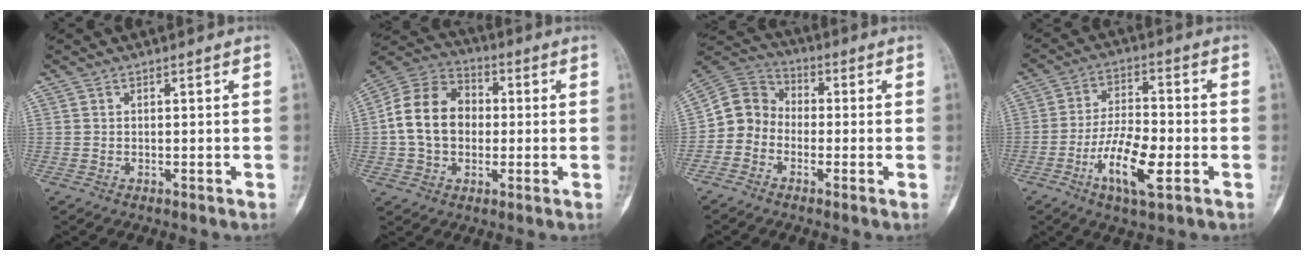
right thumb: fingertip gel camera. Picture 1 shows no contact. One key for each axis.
{"total": 14.0, "fx": -0.1, "fy": 10.8, "fz": 9.0, "tx": -0.145, "ty": 0.034, "tz": -0.009}
{"total": 7.9, "fx": -2.0, "fy": 7.0, "fz": 3.0, "tx": -0.038, "ty": 0.045, "tz": -0.055}
{"total": 11.6, "fx": -4.1, "fy": 4.0, "fz": 10.0, "tx": -0.189, "ty": 0.013, "tz": -0.074}